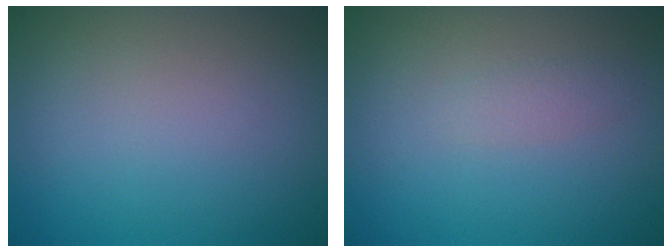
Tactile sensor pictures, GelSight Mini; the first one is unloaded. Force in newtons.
{"total": 0.9, "press": 0.9, "slide": 0.0}